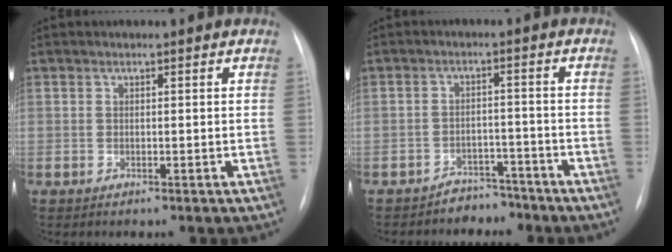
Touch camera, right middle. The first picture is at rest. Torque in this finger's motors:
{"motor_torque": [-0.07, -0.18, 0.13, 0.01]}